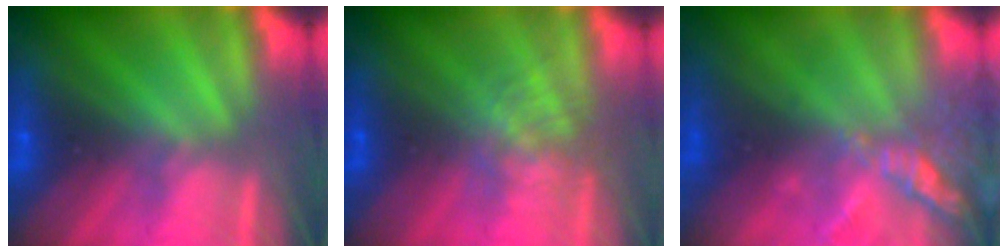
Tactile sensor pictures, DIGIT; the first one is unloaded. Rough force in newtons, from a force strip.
{"total": 3.6}
{"total": 6.0}